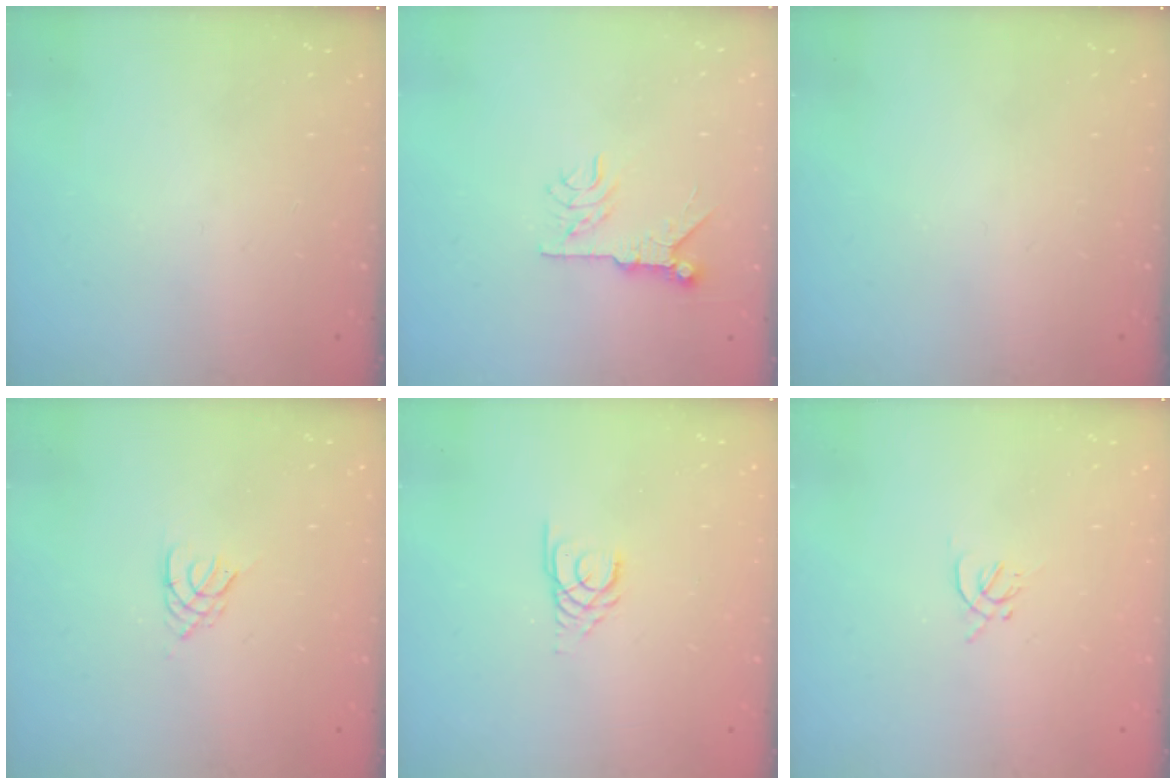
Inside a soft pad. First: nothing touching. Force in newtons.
{"total": 7.3, "press": 7.3, "slide": 0.7}
{"total": 0.0}
{"total": 2.6, "press": 2.5, "slide": 0.5}
{"total": 3.0, "press": 2.9, "slide": 0.3}
{"total": 1.7, "press": 1.7, "slide": 0.5}